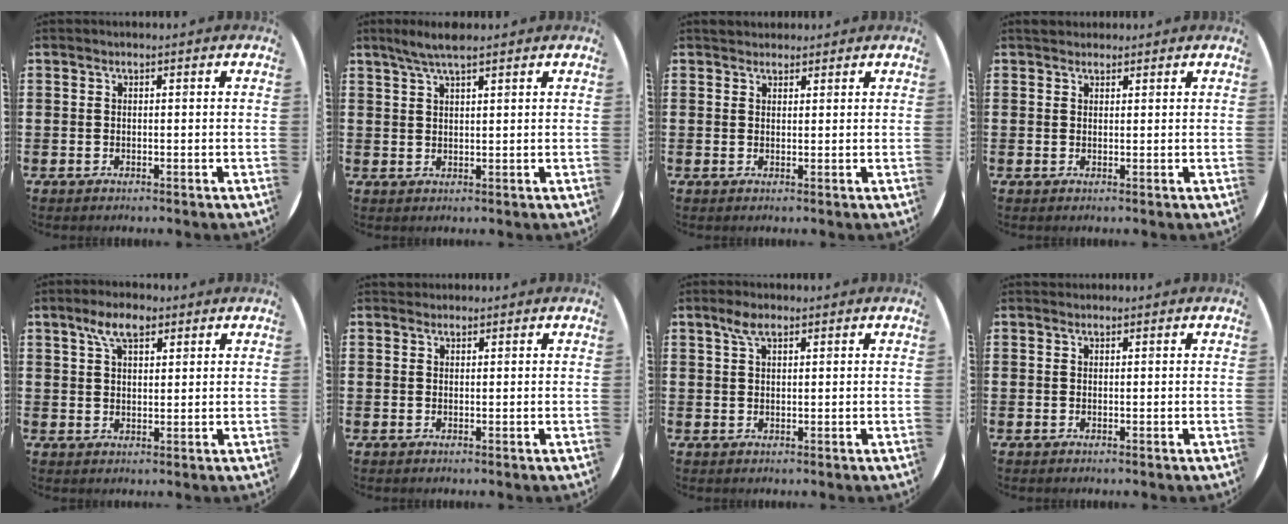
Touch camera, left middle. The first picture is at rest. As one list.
[{"total": 3.5, "force": [2.8, 0.4, 2.0], "torque": [-0.036, 0.000, 0.047]}, {"total": 1.5, "force": [1.4, 0.5, -0.2], "torque": [0.010, 0.002, 0.026]}, {"total": 1.4, "force": [1.3, 0.4, 0.0], "torque": [0.007, 0.001, 0.023]}, {"total": 5.1, "force": [3.2, 2.2, 3.2], "torque": [-0.061, 0.006, 0.056]}, {"total": 0.6, "force": [0.6, 0.2, -0.2], "torque": [0.003, 0.004, 0.011]}, {"total": 2.7, "force": [1.7, 1.1, 1.8], "torque": [-0.039, 0.008, 0.030]}, {"total": 0.0}]